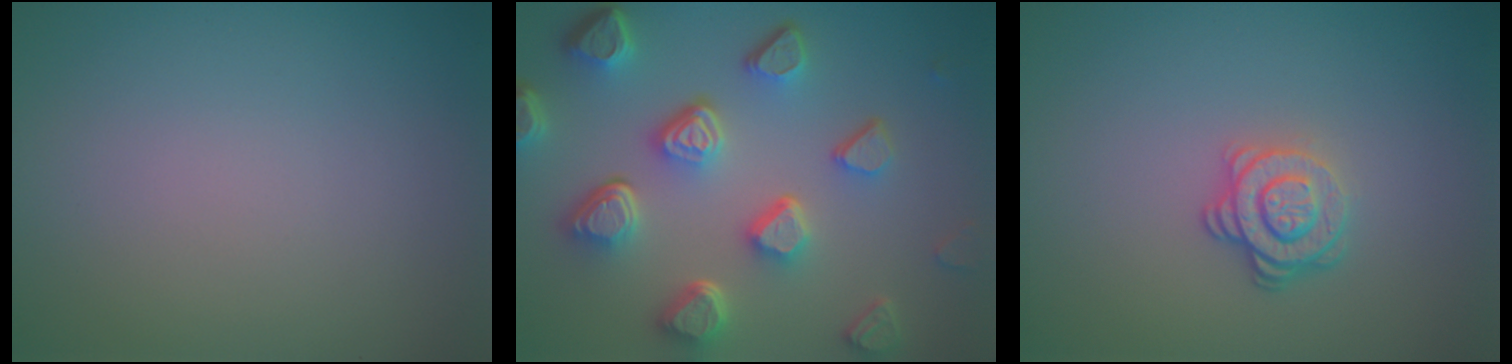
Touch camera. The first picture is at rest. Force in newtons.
{"total": 7.6, "press": 5.5, "slide": 5.1}
{"total": 2.9, "press": 2.5, "slide": 1.6}